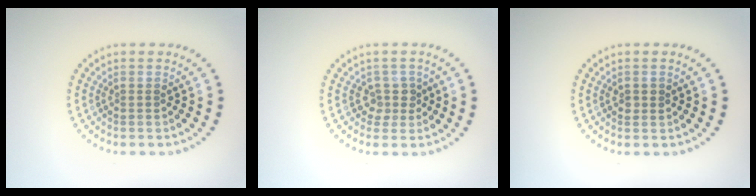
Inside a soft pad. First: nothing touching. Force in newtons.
{"total": 1.9, "press": 1.4, "slide": 1.3}
{"total": 0.8, "press": 0.8, "slide": 0.1}